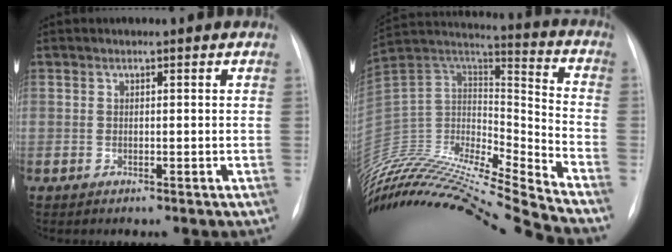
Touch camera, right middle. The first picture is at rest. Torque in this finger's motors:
{"motor_torque": [-1.09, -1.05, 0.00, 0.06]}